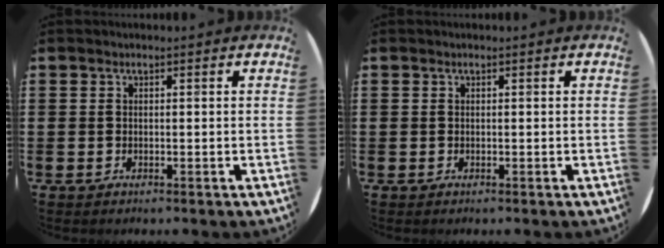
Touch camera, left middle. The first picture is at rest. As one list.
[{"total": 0.0}]